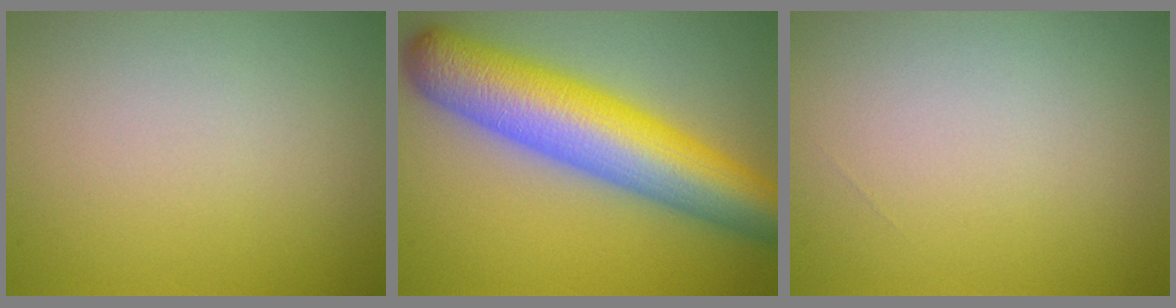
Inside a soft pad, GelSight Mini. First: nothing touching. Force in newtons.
{"total": 10.7, "press": 10.7, "slide": 0.3}
{"total": 0.0}